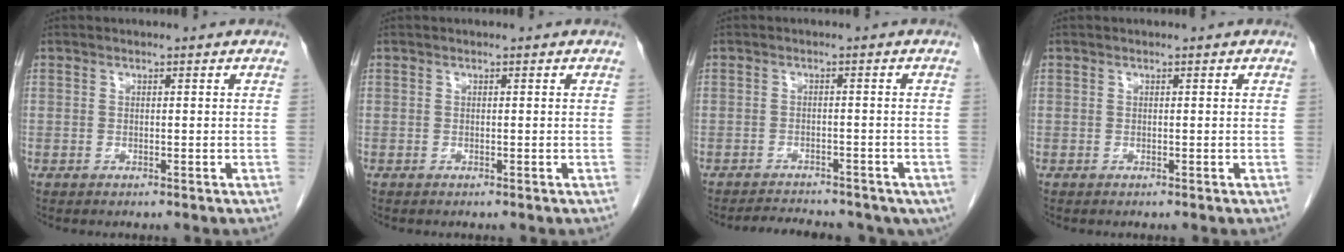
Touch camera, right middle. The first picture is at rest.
{"total": 0.0}
{"total": 10.4, "force": [-7.9, 4.8, 4.6], "torque": [-0.082, 0.005, -0.092]}
{"total": 0.0}